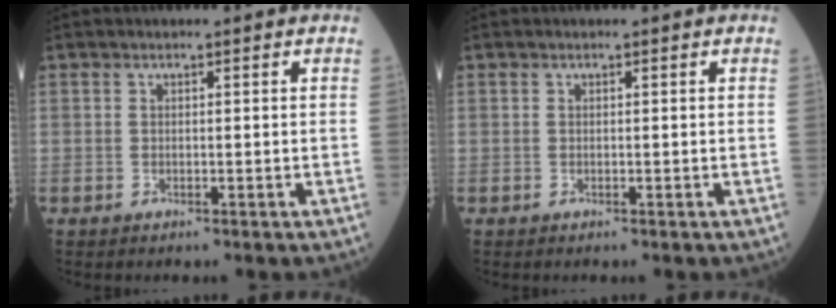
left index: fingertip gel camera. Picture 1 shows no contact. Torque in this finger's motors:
{"motor_torque": [0.00, 0.00, 0.00, 0.00]}